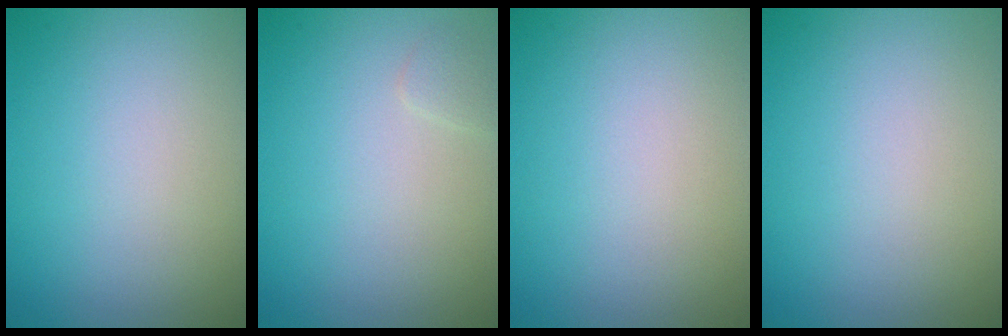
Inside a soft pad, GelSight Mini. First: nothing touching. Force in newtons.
{"total": 0.8, "press": 0.8, "slide": 0.0}
{"total": 0.0}
{"total": 0.0}